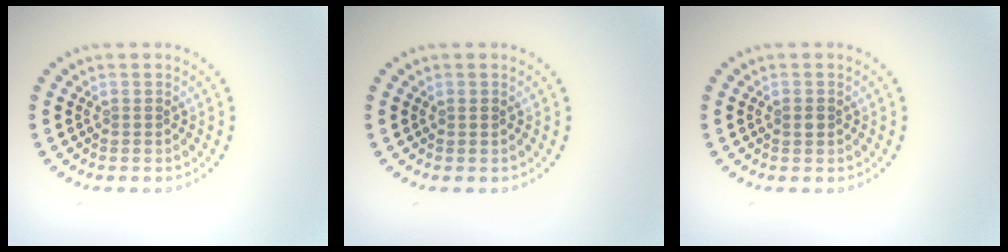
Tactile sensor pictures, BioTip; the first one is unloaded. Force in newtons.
{"total": 0.6, "press": 0.6, "slide": 0.1}
{"total": 1.1, "press": 1.1, "slide": 0.0}